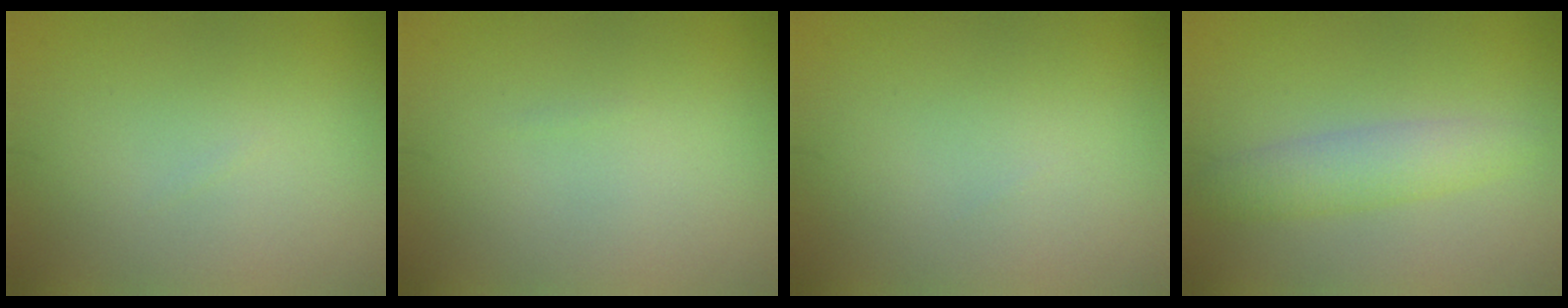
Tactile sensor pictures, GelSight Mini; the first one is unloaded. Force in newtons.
{"total": 0.0}
{"total": 0.0}
{"total": 3.0, "press": 3.0, "slide": 0.1}